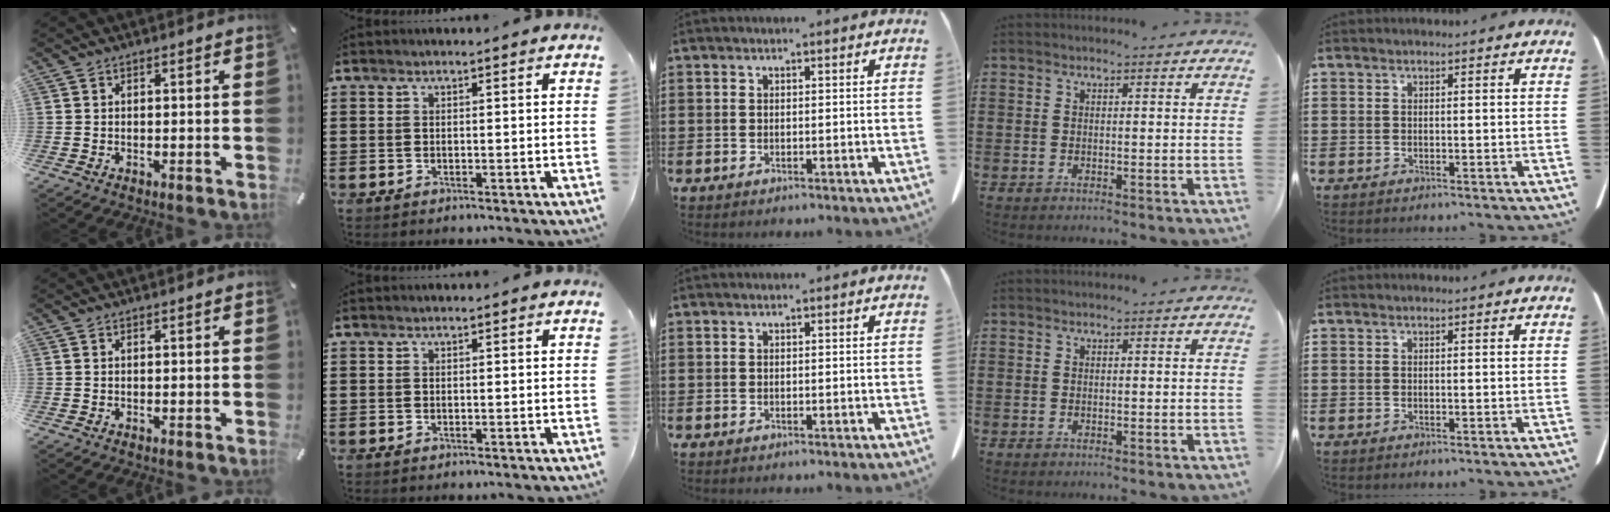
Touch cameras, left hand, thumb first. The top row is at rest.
{}